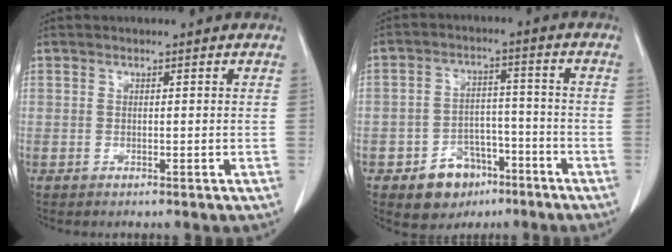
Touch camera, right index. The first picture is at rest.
{"total": 7.9, "force": [-4.4, 5.8, 3.1], "torque": [-0.045, 0.019, -0.062]}